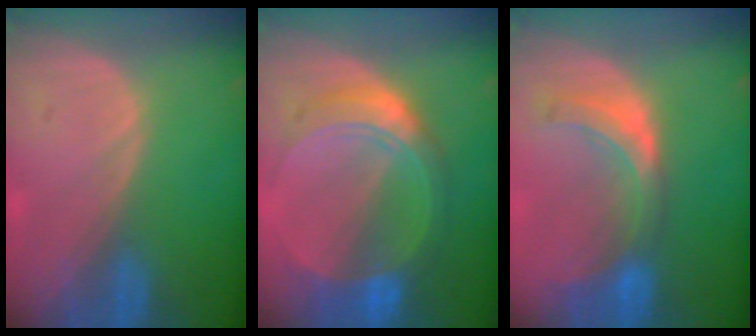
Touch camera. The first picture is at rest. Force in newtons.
{"total": 8.7, "press": 8.7, "slide": 0.6}
{"total": 7.4, "press": 6.7, "slide": 2.9}